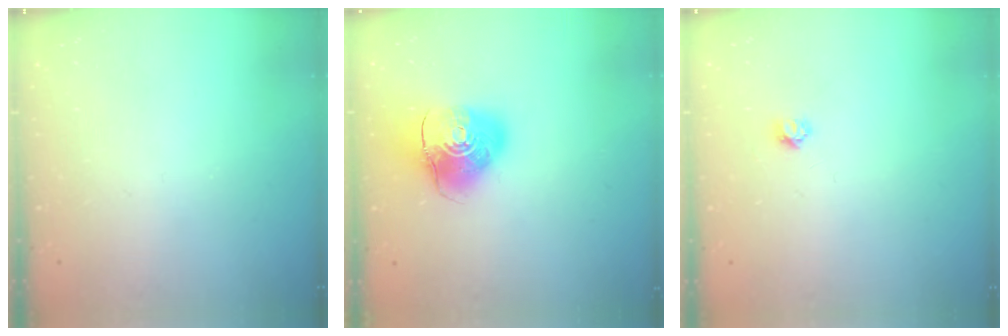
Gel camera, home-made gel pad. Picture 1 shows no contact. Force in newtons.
{"total": 10.8, "press": 10.6, "slide": 1.7}
{"total": 3.4, "press": 3.4, "slide": 0.4}